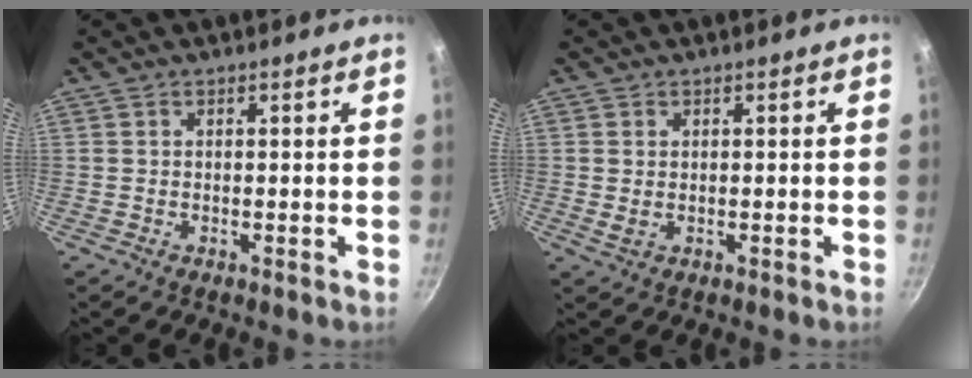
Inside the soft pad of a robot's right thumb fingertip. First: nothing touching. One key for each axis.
{"total": 1.7, "fx": 0.2, "fy": 1.2, "fz": 1.2, "tx": -0.021, "ty": -0.003, "tz": 0.005}